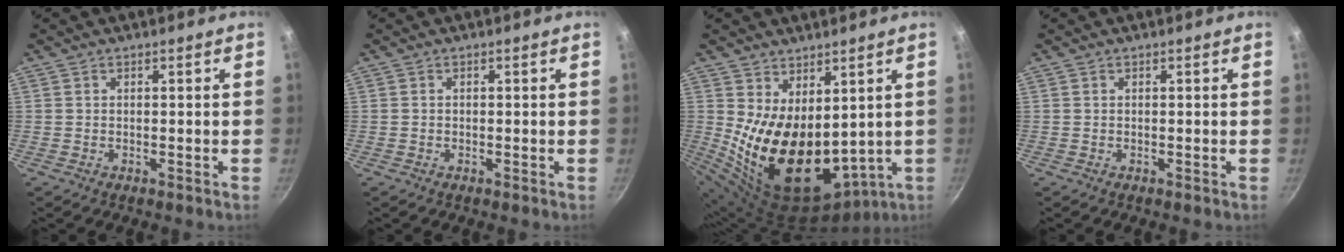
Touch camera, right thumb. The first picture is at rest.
{"total": 0.0}
{"total": 18.3, "force": [2.6, 10.9, 14.4], "torque": [-0.222, -0.045, 0.078]}
{"total": 0.0}